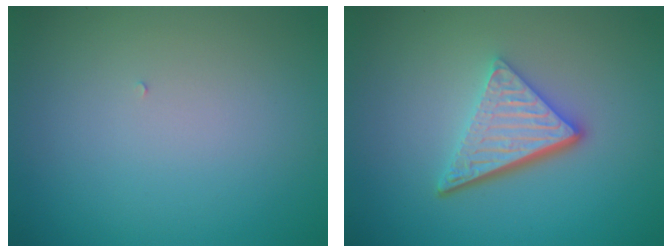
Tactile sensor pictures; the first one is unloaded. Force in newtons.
{"total": 5.0, "press": 3.5, "slide": 3.6}